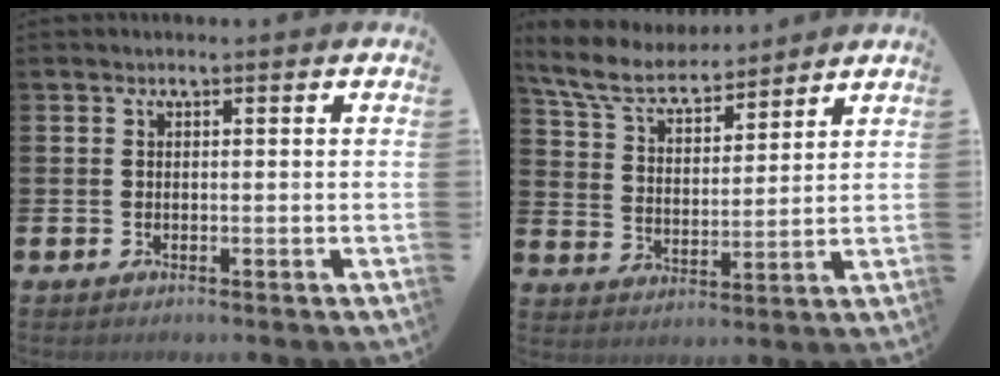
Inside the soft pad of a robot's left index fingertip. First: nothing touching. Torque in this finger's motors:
{"motor_torque": [1.00, -1.14, 0.23, 0.15]}